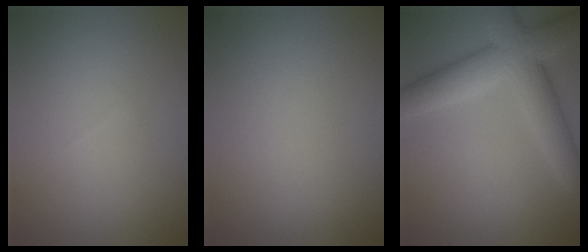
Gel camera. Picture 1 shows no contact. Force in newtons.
{"total": 0.0}
{"total": 7.6, "press": 7.6, "slide": 0.3}